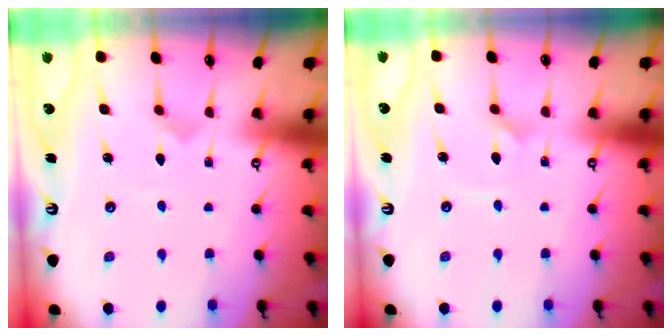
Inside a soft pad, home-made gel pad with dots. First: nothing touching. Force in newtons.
{"total": 1.9, "press": 1.9, "slide": 0.0}